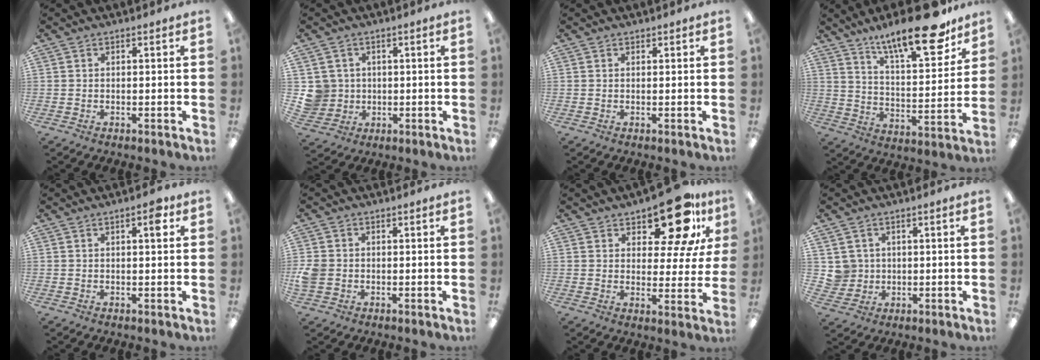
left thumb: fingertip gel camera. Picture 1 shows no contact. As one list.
[{"total": 6.0, "force": [1.1, 5.9, 0.6], "torque": [-0.022, 0.004, 0.026]}, {"total": 0.5, "force": [0.5, 0.2, 0.0], "torque": [0.008, -0.004, 0.007]}, {"total": 20.6, "force": [14.9, 6.2, 12.8], "torque": [-0.190, -0.091, 0.242]}, {"total": 3.3, "force": [1.6, 0.9, 2.7], "torque": [-0.035, -0.005, 0.021]}, {"total": 3.9, "force": [-0.5, 3.4, 1.7], "torque": [-0.036, 0.005, -0.007]}, {"total": 16.4, "force": [11.1, 7.0, 9.9], "torque": [-0.146, -0.063, 0.188]}, {"total": 4.6, "force": [1.8, 4.2, -0.1], "torque": [-0.009, 0.001, 0.036]}]